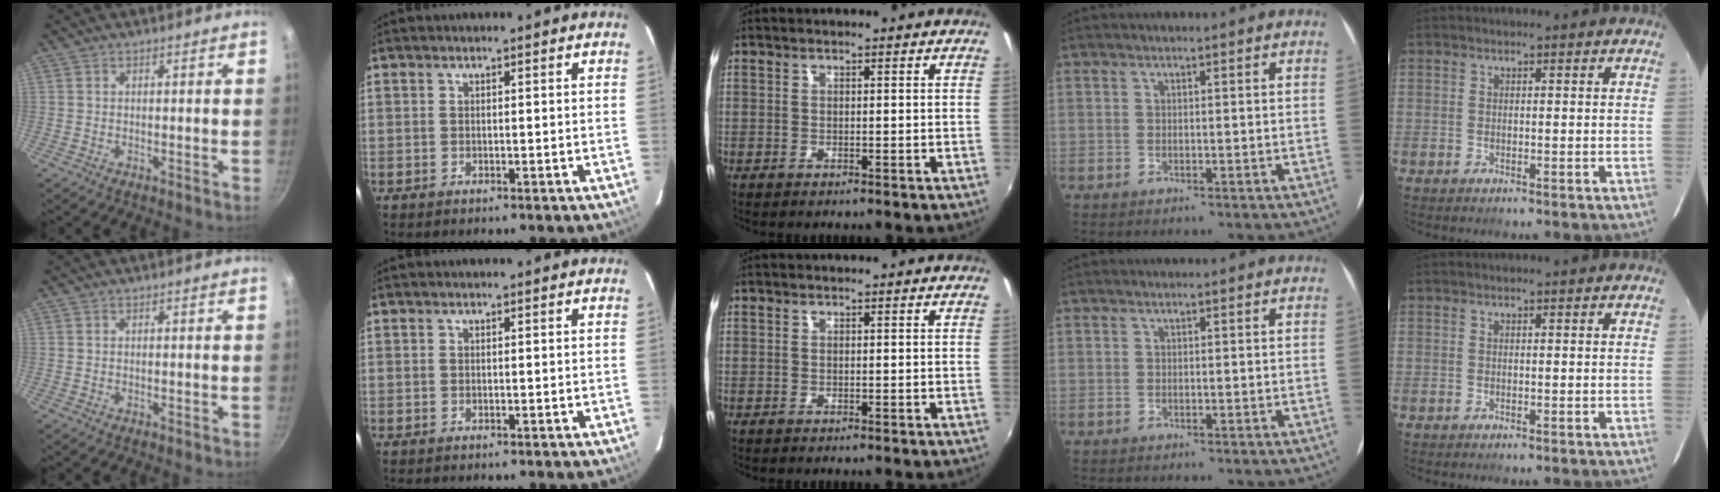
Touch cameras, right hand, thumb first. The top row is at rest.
{}